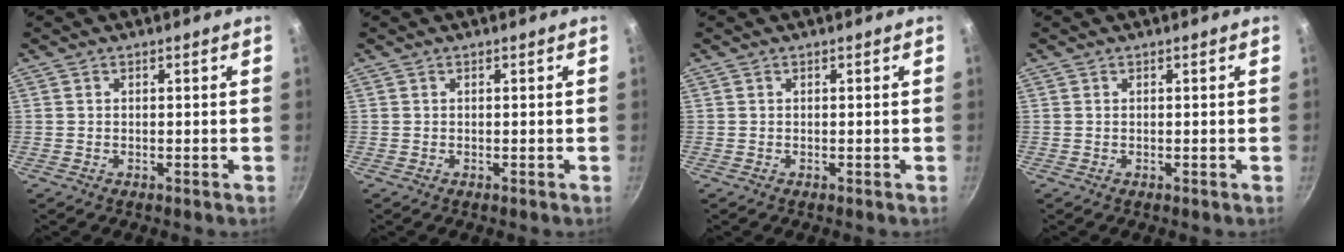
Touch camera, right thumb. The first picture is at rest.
{"total": 0.0}
{"total": 0.0}
{"total": 0.0}